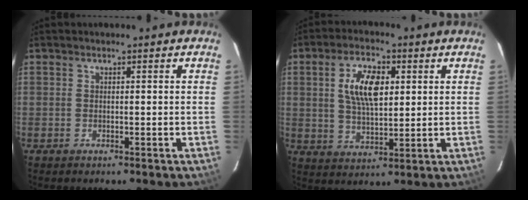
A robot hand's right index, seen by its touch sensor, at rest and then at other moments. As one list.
[{"total": 9.7, "force": [2.5, 4.5, 8.2], "torque": [-0.155, 0.010, 0.048]}]